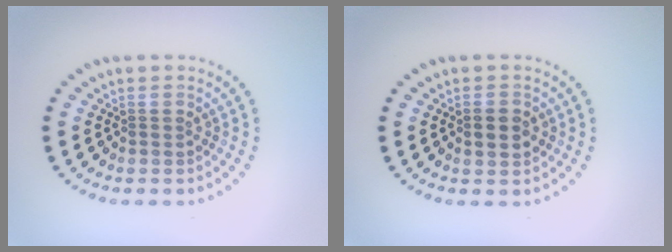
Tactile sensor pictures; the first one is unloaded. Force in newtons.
{"total": 2.4, "press": 2.4, "slide": 0.1}